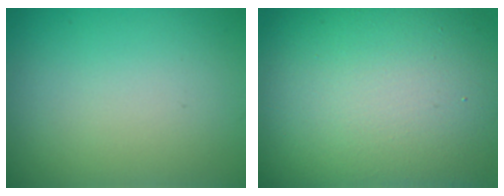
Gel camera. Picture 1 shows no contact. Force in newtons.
{"total": 17.1, "press": 17.0, "slide": 1.3}